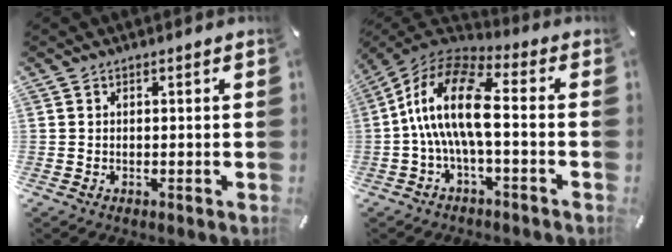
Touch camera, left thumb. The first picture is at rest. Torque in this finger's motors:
{"motor_torque": [-0.44, 2.20, 2.28, 0.07, 0.82]}